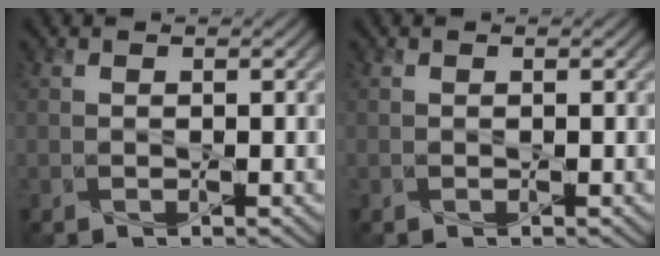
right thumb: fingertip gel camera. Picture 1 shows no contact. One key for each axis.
{"total": 0.0}